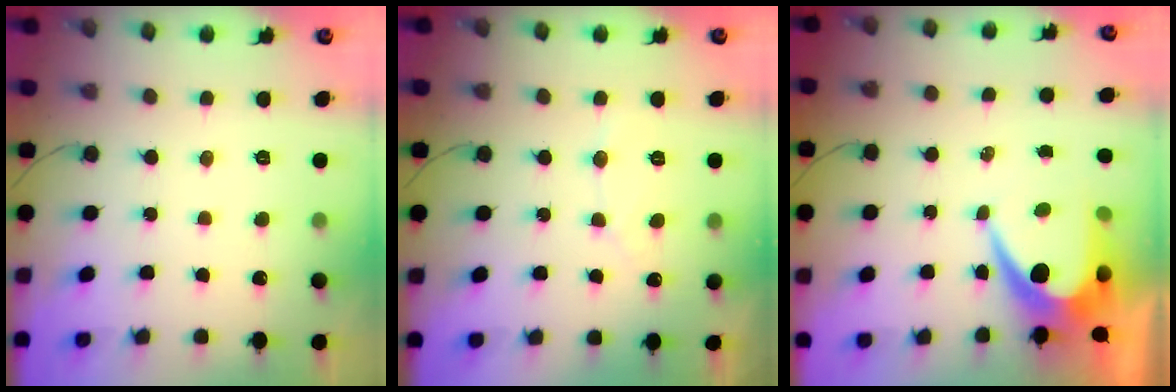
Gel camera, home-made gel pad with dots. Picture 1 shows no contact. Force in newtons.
{"total": 3.8, "press": 3.8, "slide": 0.2}
{"total": 9.2, "press": 9.1, "slide": 0.6}